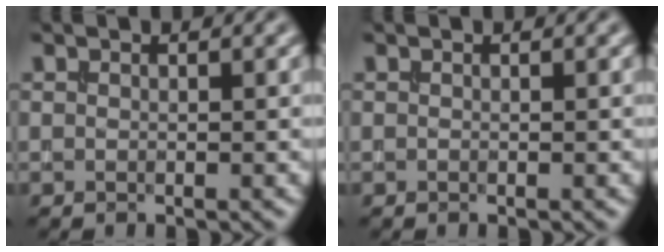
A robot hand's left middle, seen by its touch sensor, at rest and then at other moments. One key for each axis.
{"total": 0.0}